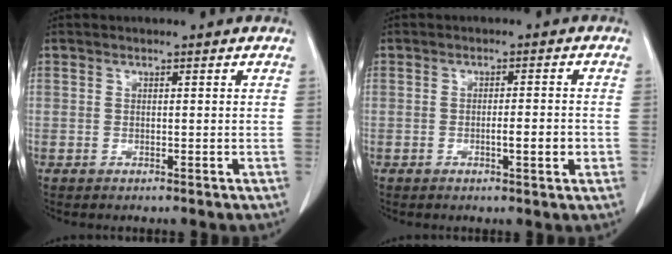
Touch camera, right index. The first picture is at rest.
{"total": 3.5, "force": [-0.9, 0.5, 3.4], "torque": [-0.053, 0.001, -0.010]}